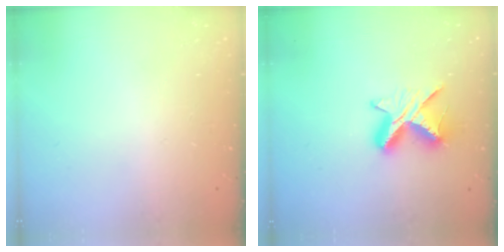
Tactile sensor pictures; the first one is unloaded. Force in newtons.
{"total": 8.9, "press": 8.9, "slide": 0.6}